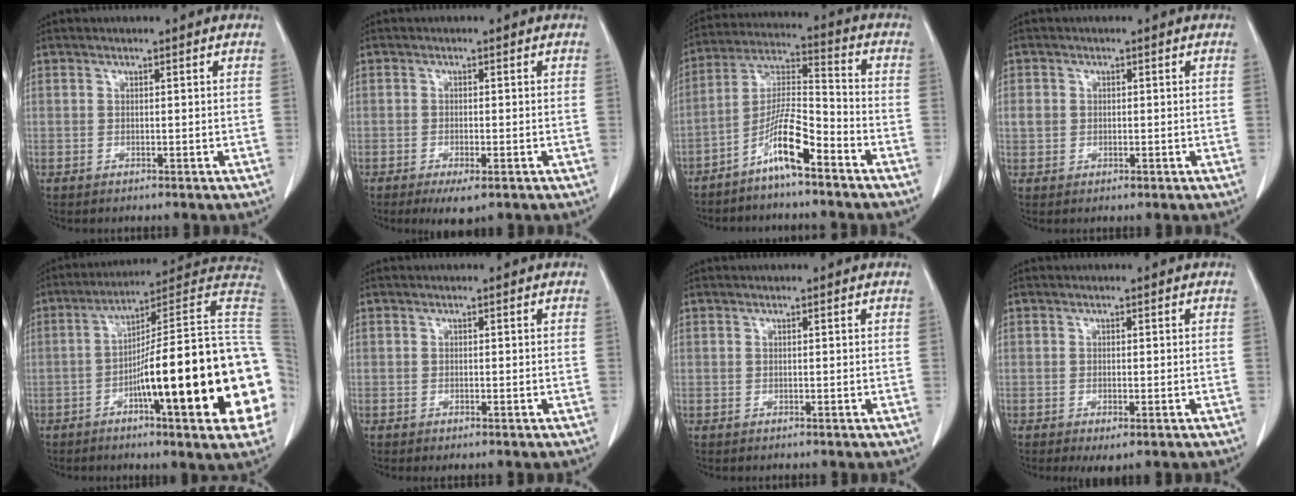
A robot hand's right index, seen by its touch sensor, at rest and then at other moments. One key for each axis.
{"total": 3.9, "fx": -2.3, "fy": 1.0, "fz": 3.1, "tx": -0.051, "ty": -0.009, "tz": -0.030}
{"total": 9.0, "fx": -5.8, "fy": 0.8, "fz": 6.8, "tx": -0.142, "ty": 0.004, "tz": -0.113}
{"total": 2.5, "fx": 0.1, "fy": 2.2, "fz": 1.1, "tx": -0.022, "ty": 0.006, "tz": 0.006}
{"total": 25.7, "fx": -5.0, "fy": 1.4, "fz": 25.2, "tx": -0.257, "ty": 0.015, "tz": -0.082}
{"total": 0.6, "fx": -0.4, "fy": 0.1, "fz": 0.4, "tx": -0.009, "ty": -0.003, "tz": -0.005}
{"total": 0.0}
{"total": 1.8, "fx": -1.0, "fy": 0.4, "fz": 1.5, "tx": -0.026, "ty": -0.006, "tz": -0.011}